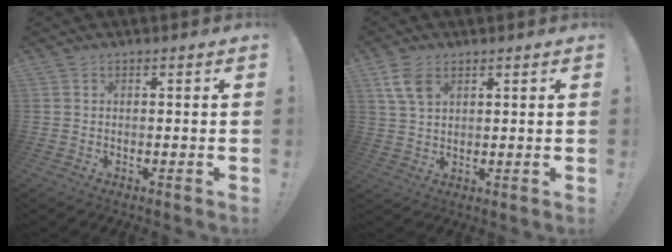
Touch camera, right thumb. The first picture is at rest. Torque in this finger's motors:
{"motor_torque": [0.03, 0.06, 0.27, 0.37, 0.02]}